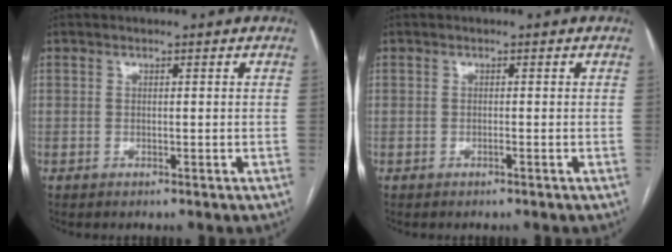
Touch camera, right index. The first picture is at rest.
{"total": 0.0}